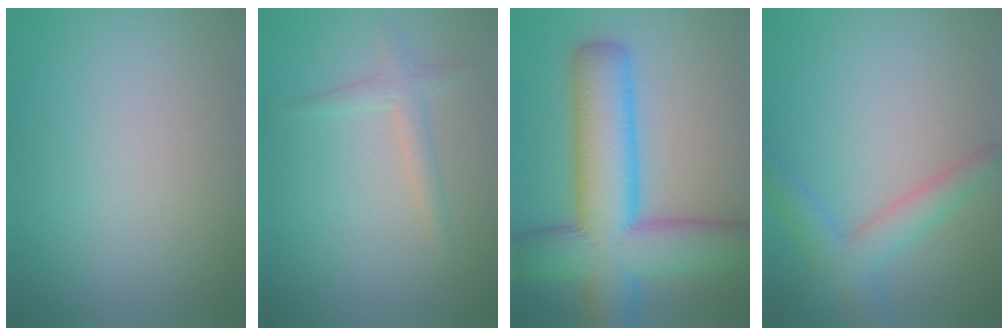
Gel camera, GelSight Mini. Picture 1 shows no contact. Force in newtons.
{"total": 1.6, "press": 1.6, "slide": 0.1}
{"total": 11.0, "press": 11.0, "slide": 0.5}
{"total": 2.2, "press": 2.2, "slide": 0.2}